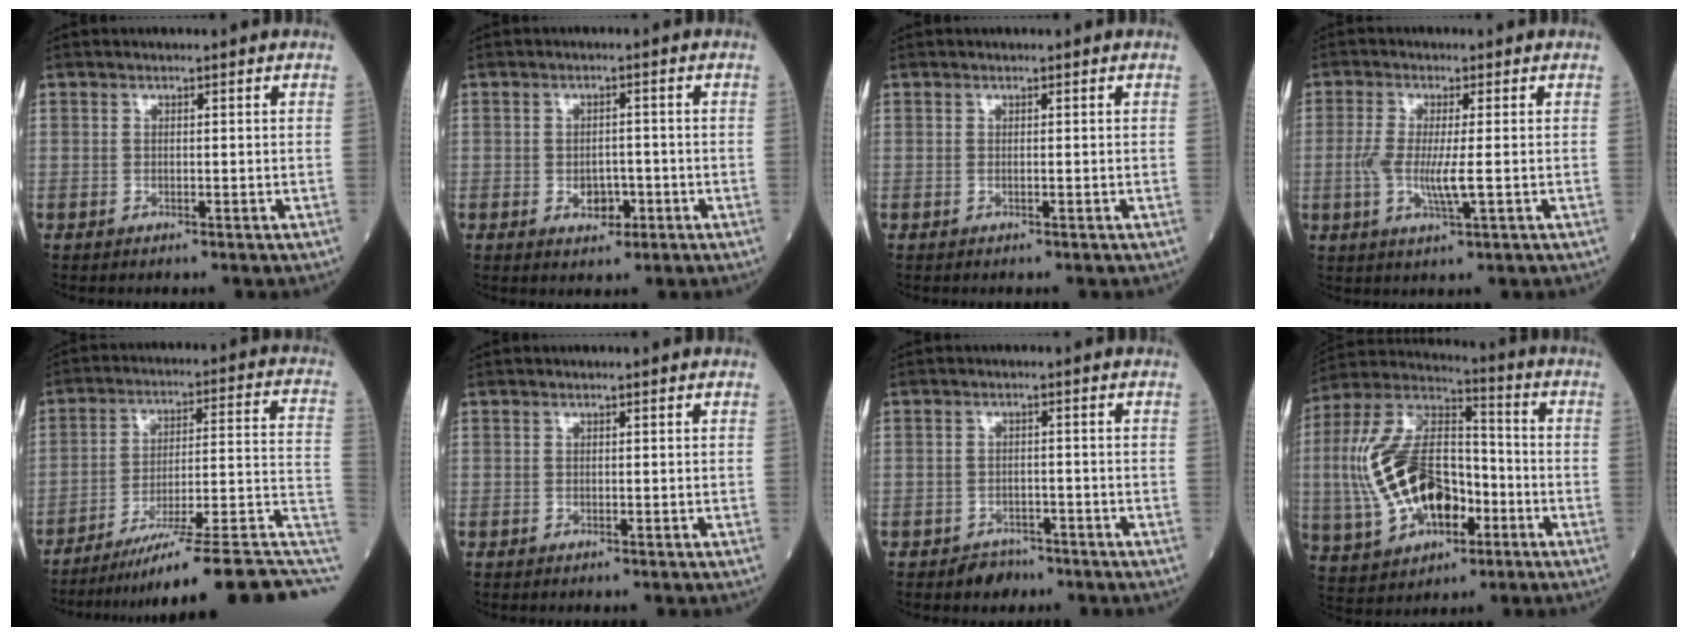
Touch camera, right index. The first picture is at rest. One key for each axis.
{"total": 3.2, "fx": -1.1, "fy": 2.2, "fz": 2.1, "tx": -0.027, "ty": 0.004, "tz": -0.013}
{"total": 0.0}
{"total": 5.7, "fx": -0.7, "fy": 0.8, "fz": 5.6, "tx": -0.120, "ty": -0.012, "tz": -0.017}
{"total": 20.9, "fx": -16.3, "fy": 0.0, "fz": 13.0, "tx": -0.109, "ty": 0.028, "tz": -0.241}
{"total": 0.0}
{"total": 2.9, "fx": -2.1, "fy": 2.0, "fz": 0.5, "tx": -0.007, "ty": 0.008, "tz": -0.030}
{"total": 18.2, "fx": -3.4, "fy": 10.1, "fz": 14.8, "tx": -0.326, "ty": 0.018, "tz": -0.053}